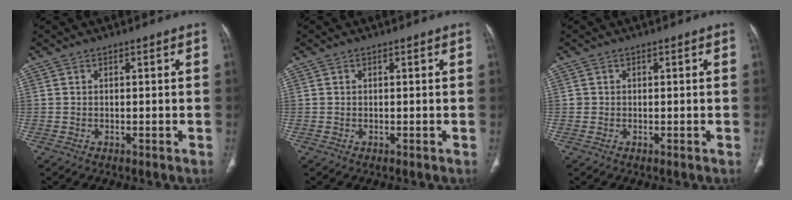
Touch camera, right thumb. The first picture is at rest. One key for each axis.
{"total": 0.0}
{"total": 0.6, "fx": 0.0, "fy": 0.6, "fz": 0.0, "tx": 0.005, "ty": 0.005, "tz": 0.000}